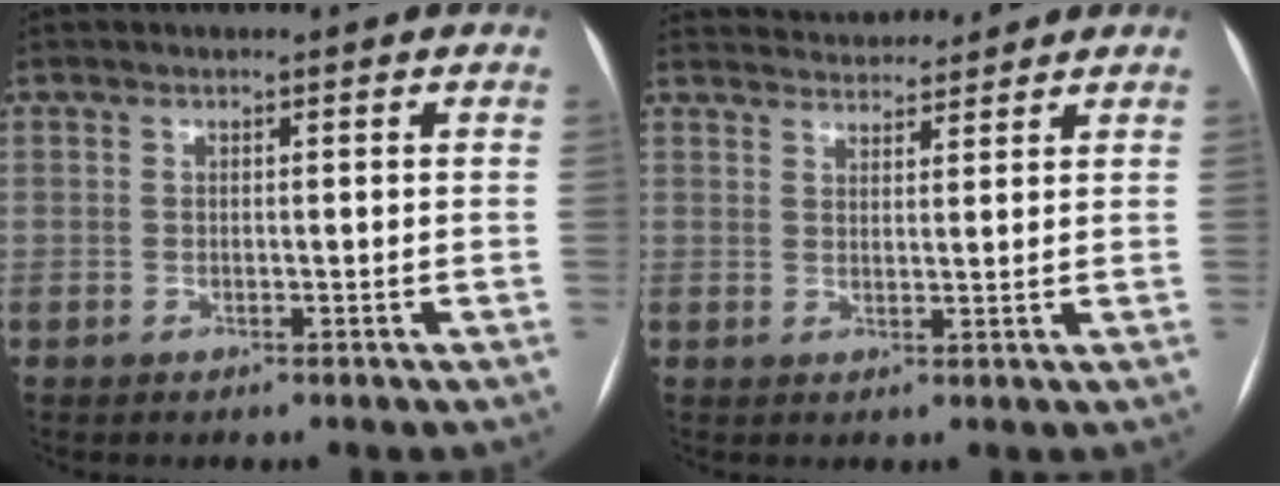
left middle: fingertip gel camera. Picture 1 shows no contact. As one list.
[{"total": 6.9, "force": [6.8, 0.8, 0.8], "torque": [-0.017, 0.023, 0.099]}]